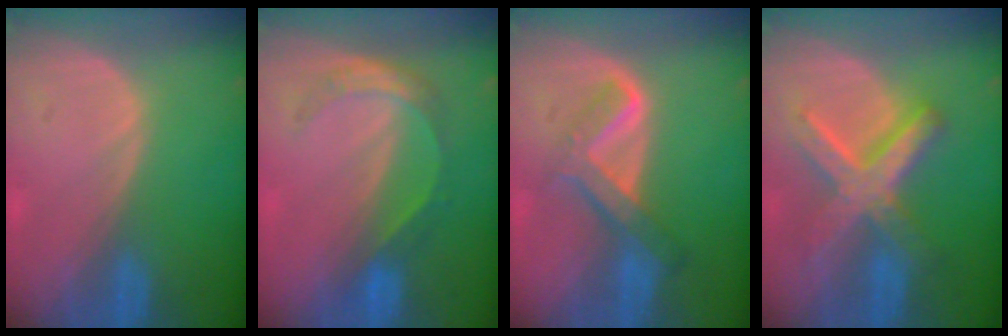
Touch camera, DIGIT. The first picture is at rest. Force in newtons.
{"total": 5.7, "press": 4.8, "slide": 3.0}
{"total": 6.7, "press": 5.7, "slide": 3.6}
{"total": 8.9, "press": 8.9, "slide": 0.7}